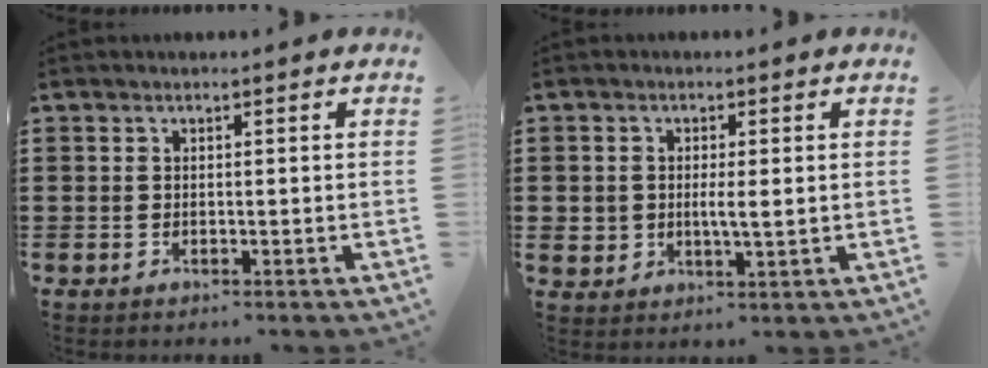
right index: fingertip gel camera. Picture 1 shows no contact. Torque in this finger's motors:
{"motor_torque": [0.34, -0.24, 0.25, 0.06]}